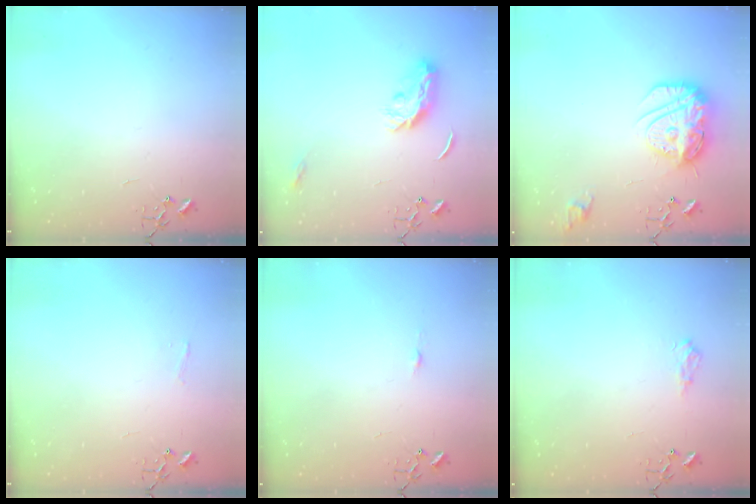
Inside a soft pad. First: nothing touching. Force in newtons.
{"total": 9.9, "press": 9.9, "slide": 0.3}
{"total": 16.5, "press": 16.5, "slide": 1.6}
{"total": 3.7, "press": 3.6, "slide": 0.5}
{"total": 3.3, "press": 3.3, "slide": 0.4}
{"total": 7.4, "press": 7.4, "slide": 0.9}